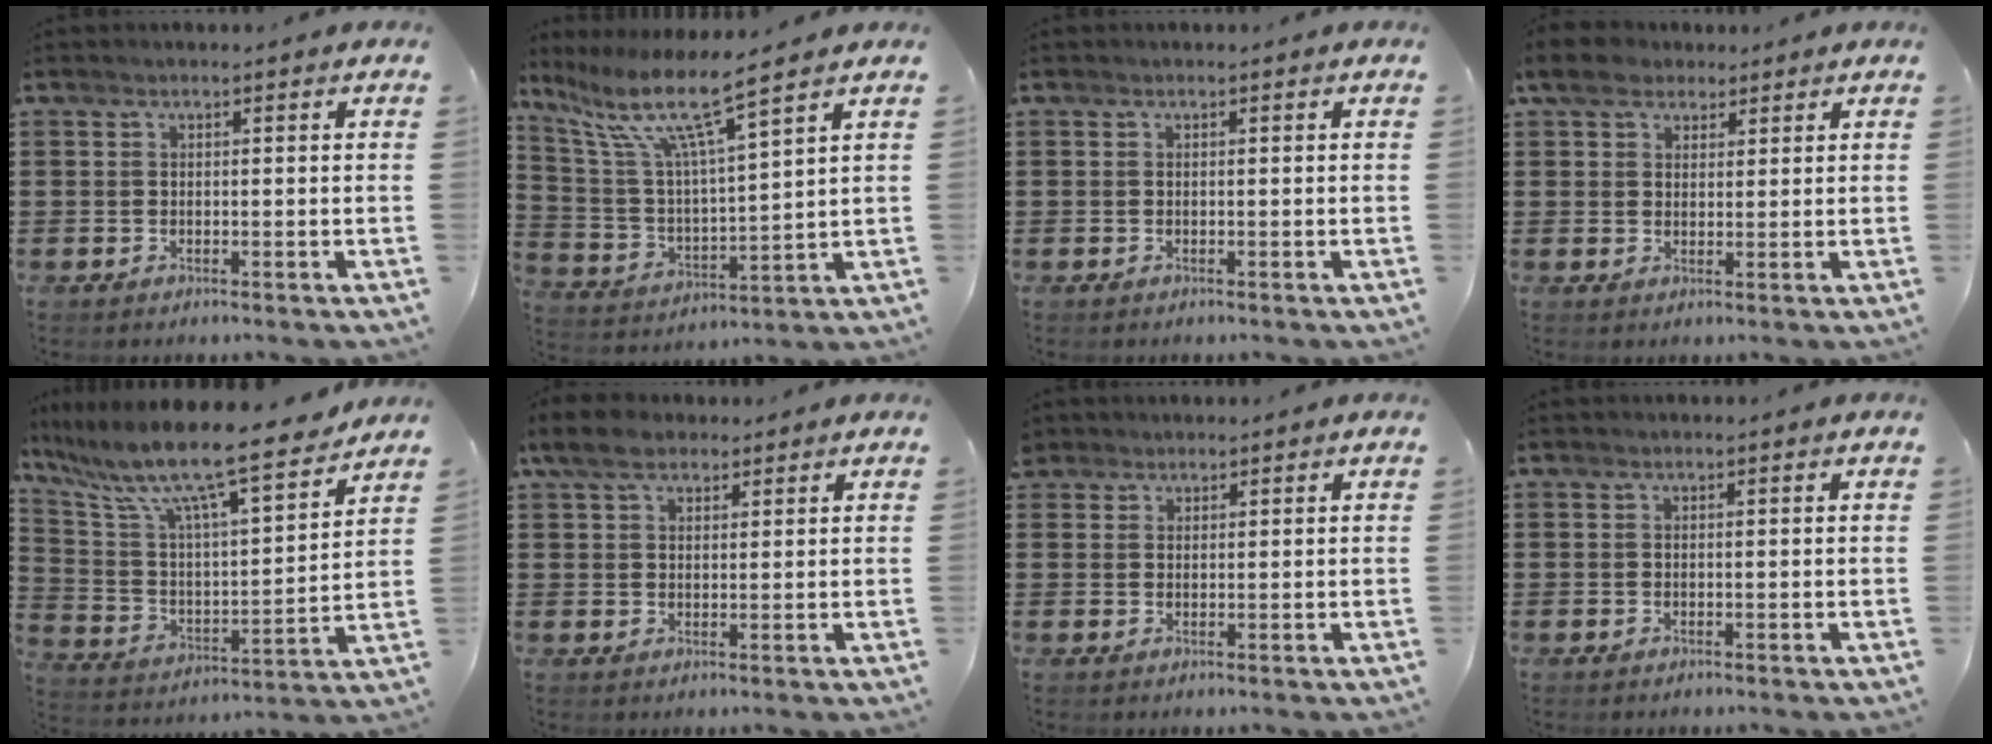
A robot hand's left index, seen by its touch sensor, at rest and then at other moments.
{"total": 9.8, "force": [7.1, 0.8, 6.7], "torque": [-0.159, -0.042, 0.115]}
{"total": 0.0}
{"total": 5.4, "force": [3.6, 3.3, 2.3], "torque": [-0.054, 0.009, 0.066]}
{"total": 10.7, "force": [9.0, 0.3, 5.7], "torque": [-0.151, -0.069, 0.146]}
{"total": 5.3, "force": [3.7, 2.7, 2.7], "torque": [-0.057, 0.004, 0.067]}
{"total": 1.6, "force": [1.4, 0.8, 0.0], "torque": [-0.004, 0.005, 0.028]}
{"total": 0.0}